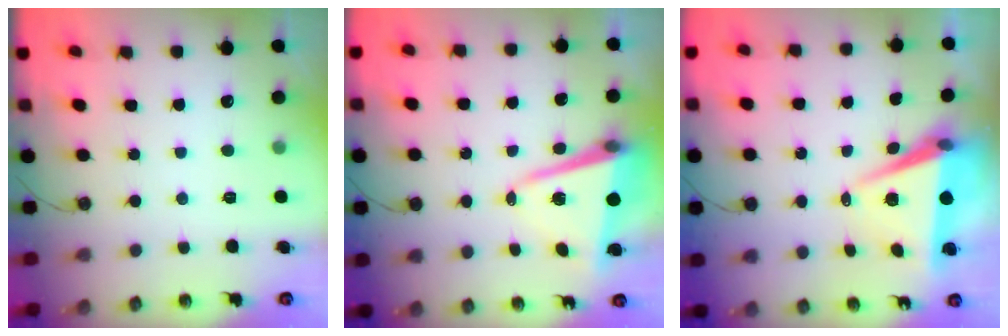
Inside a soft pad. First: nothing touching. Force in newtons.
{"total": 9.9, "press": 9.8, "slide": 1.6}
{"total": 7.6, "press": 6.2, "slide": 4.4}